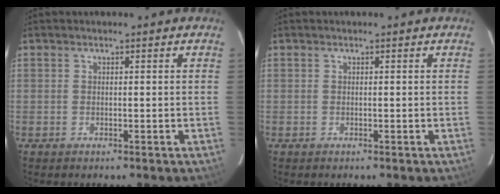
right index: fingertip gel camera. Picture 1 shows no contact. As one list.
[{"total": 0.0}]